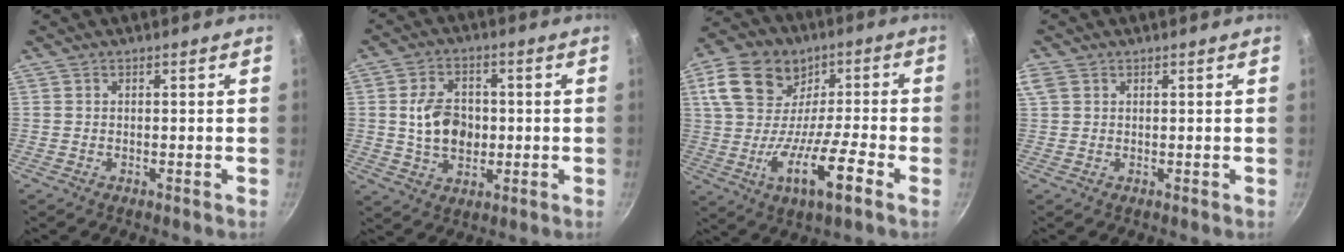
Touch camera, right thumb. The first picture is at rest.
{"total": 9.6, "force": [0.1, 7.0, 6.7], "torque": [-0.096, 0.005, 0.001]}
{"total": 16.4, "force": [-3.0, 10.1, 12.6], "torque": [-0.194, 0.029, -0.067]}
{"total": 4.1, "force": [1.8, 2.8, 2.4], "torque": [-0.056, 0.011, 0.040]}